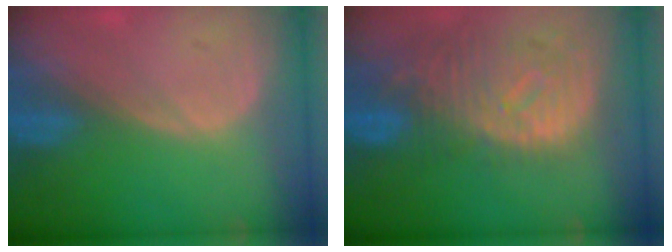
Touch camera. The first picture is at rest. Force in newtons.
{"total": 11.9, "press": 10.2, "slide": 6.2}